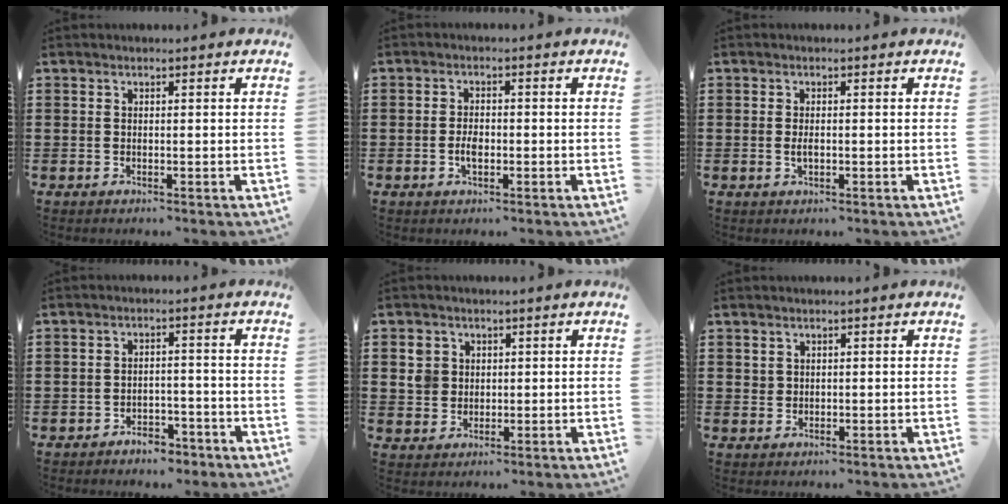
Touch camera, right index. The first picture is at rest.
{"total": 2.6, "force": [-0.8, 1.2, 2.2], "torque": [-0.049, -0.002, -0.016]}
{"total": 1.5, "force": [-0.2, 0.6, 1.3], "torque": [-0.025, 0.001, -0.005]}
{"total": 3.1, "force": [-2.9, 0.9, 0.5], "torque": [-0.014, 0.005, -0.060]}
{"total": 3.7, "force": [1.1, 3.4, 0.9], "torque": [-0.032, 0.013, 0.019]}
{"total": 1.2, "force": [0.8, 0.9, 0.1], "torque": [-0.005, 0.002, 0.016]}